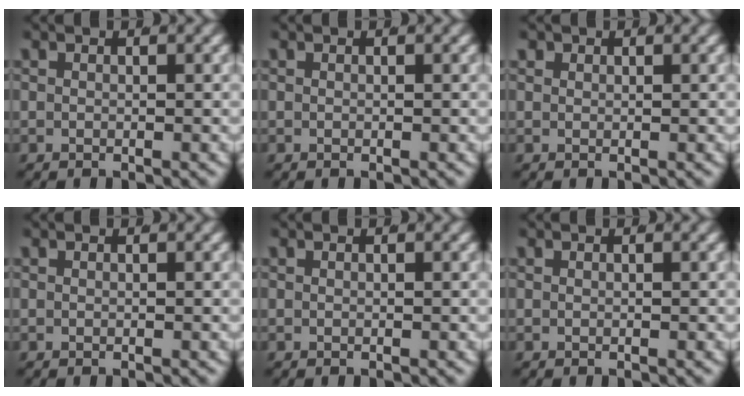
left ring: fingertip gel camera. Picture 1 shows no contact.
{"total": 0.0}
{"total": 0.5, "force": [0.4, 0.3, 0.2], "torque": [-0.008, -0.008, 0.015]}
{"total": 0.0}
{"total": 0.0}
{"total": 0.0}